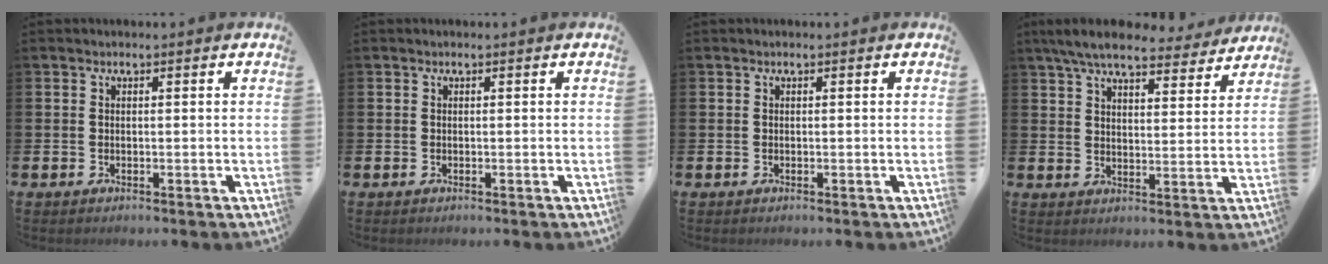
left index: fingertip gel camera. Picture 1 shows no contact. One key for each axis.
{"total": 0.0}
{"total": 0.0}
{"total": 7.5, "fx": 6.9, "fy": 1.5, "fz": 2.6, "tx": -0.059, "ty": -0.035, "tz": 0.120}